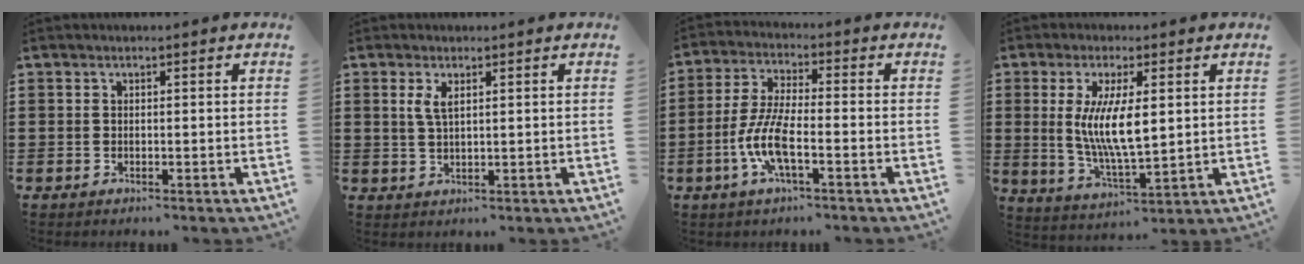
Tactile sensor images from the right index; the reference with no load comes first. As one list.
[{"total": 2.8, "force": [1.1, 0.9, 2.4], "torque": [-0.051, 0.004, 0.018]}, {"total": 8.0, "force": [-3.0, 2.1, 7.1], "torque": [-0.167, -0.013, -0.063]}, {"total": 9.0, "force": [1.3, 2.7, 8.5], "torque": [-0.170, 0.002, 0.021]}]